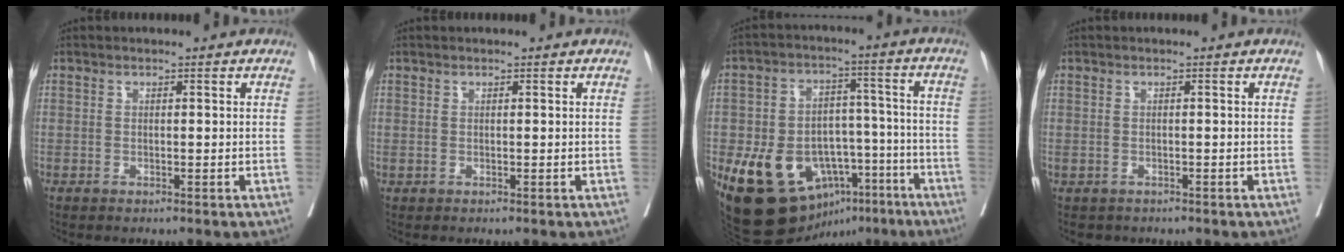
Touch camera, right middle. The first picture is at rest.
{"total": 0.0}
{"total": 18.7, "force": [-9.4, 12.0, 10.9], "torque": [-0.179, 0.035, -0.134]}
{"total": 2.0, "force": [-1.6, 1.1, 0.2], "torque": [-0.007, -0.001, -0.024]}